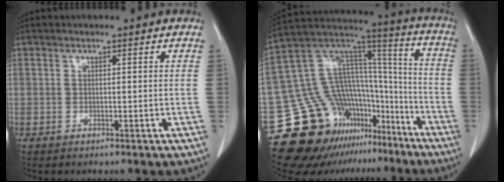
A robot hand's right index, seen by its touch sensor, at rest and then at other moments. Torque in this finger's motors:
{"motor_torque": [-0.14, 0.04, -0.09, -0.06]}